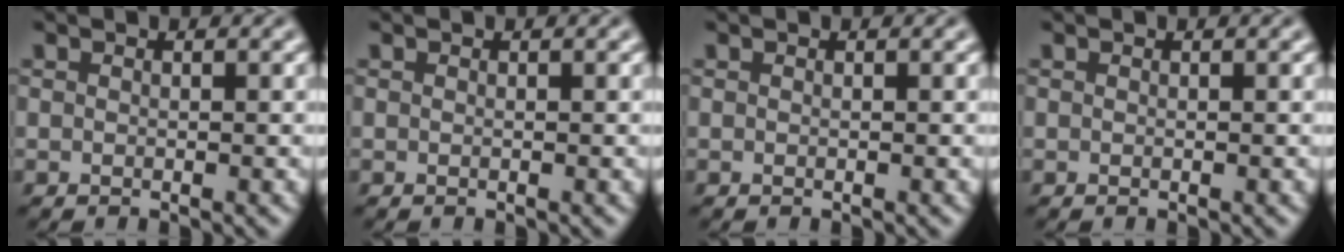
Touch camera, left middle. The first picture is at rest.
{"total": 0.0}
{"total": 0.0}
{"total": 0.0}